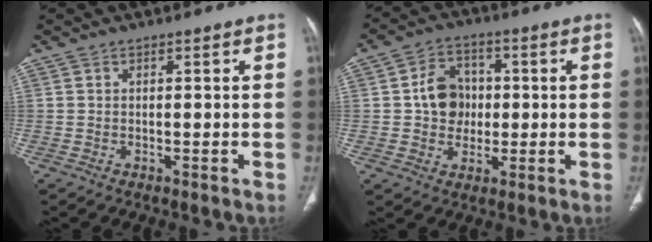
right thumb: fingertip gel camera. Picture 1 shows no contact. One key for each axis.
{"total": 8.6, "fx": 0.2, "fy": 7.2, "fz": 4.7, "tx": -0.045, "ty": 0.012, "tz": -0.001}